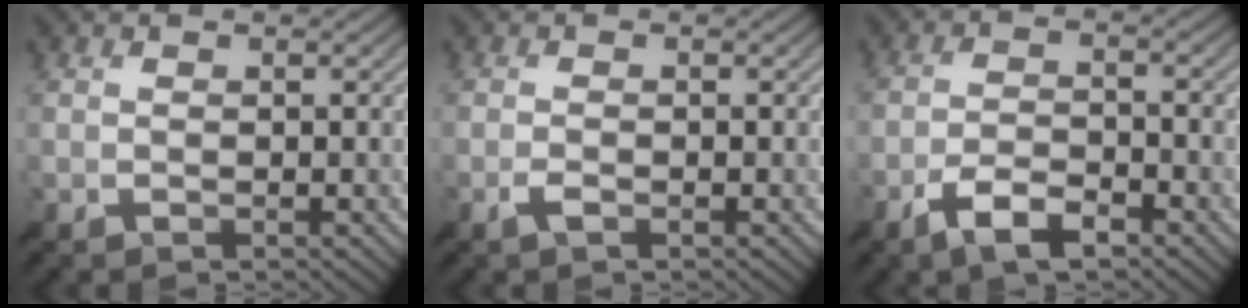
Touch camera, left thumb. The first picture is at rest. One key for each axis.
{"total": 1.1, "fx": -0.7, "fy": 0.2, "fz": 0.9, "tx": -0.016, "ty": 0.000, "tz": -0.017}
{"total": 5.7, "fx": -3.9, "fy": 1.7, "fz": 3.8, "tx": -0.076, "ty": -0.002, "tz": -0.075}